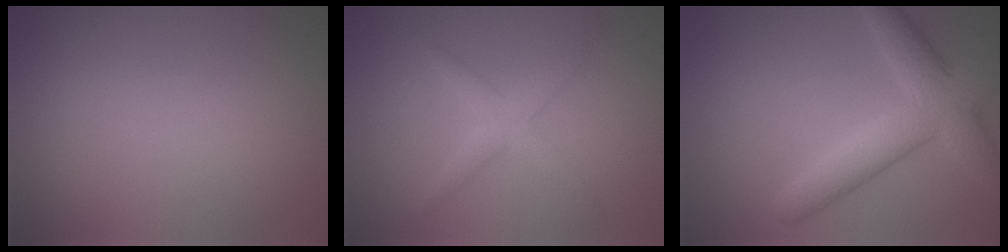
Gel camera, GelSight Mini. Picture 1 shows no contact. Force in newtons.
{"total": 2.3, "press": 2.3, "slide": 0.1}
{"total": 5.7, "press": 5.7, "slide": 0.1}